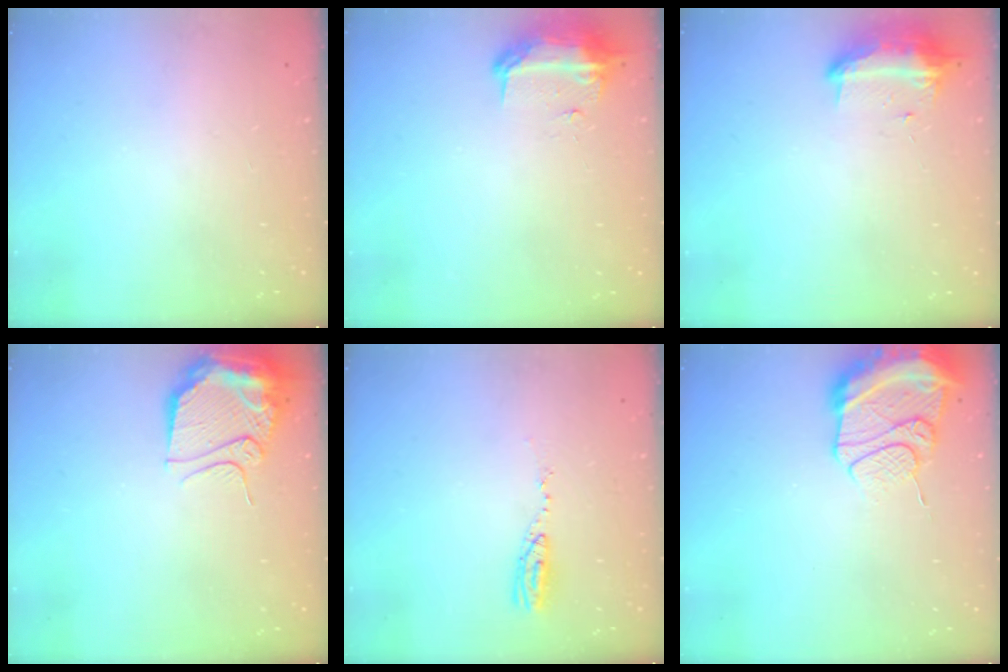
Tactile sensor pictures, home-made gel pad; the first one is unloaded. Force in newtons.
{"total": 11.1, "press": 9.9, "slide": 5.0}
{"total": 9.4, "press": 9.4, "slide": 0.6}
{"total": 11.5, "press": 11.4, "slide": 1.6}
{"total": 6.3, "press": 6.1, "slide": 1.6}
{"total": 15.5, "press": 15.3, "slide": 2.9}